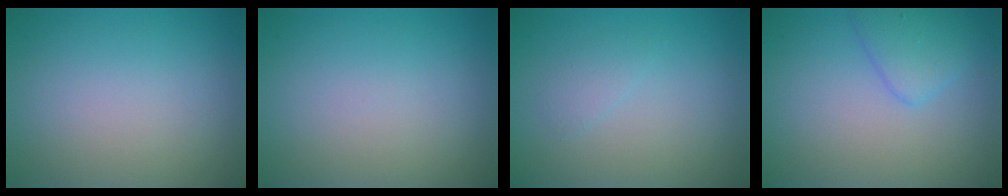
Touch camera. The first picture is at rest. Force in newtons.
{"total": 0.0}
{"total": 0.9, "press": 0.9, "slide": 0.1}
{"total": 2.5, "press": 2.5, "slide": 0.1}